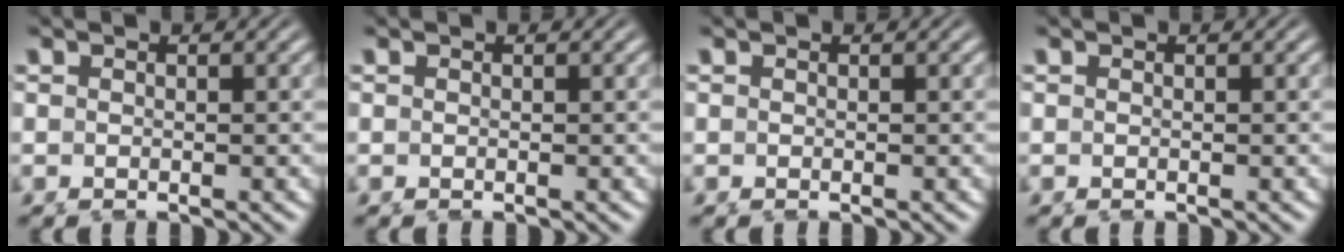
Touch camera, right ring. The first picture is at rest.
{"total": 0.0}
{"total": 0.0}
{"total": 0.0}